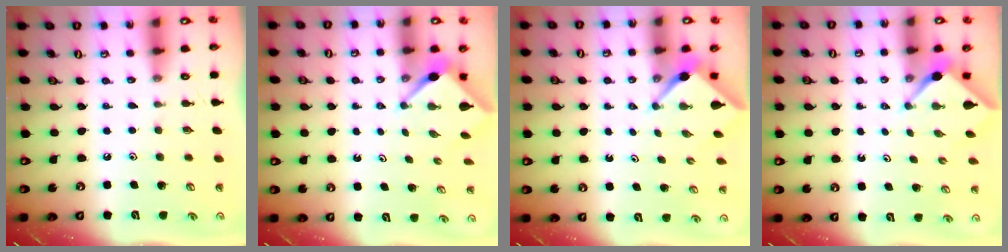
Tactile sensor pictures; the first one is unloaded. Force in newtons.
{"total": 2.6, "press": 2.6, "slide": 0.0}
{"total": 2.4, "press": 2.4, "slide": 0.3}
{"total": 2.3, "press": 2.3, "slide": 0.2}